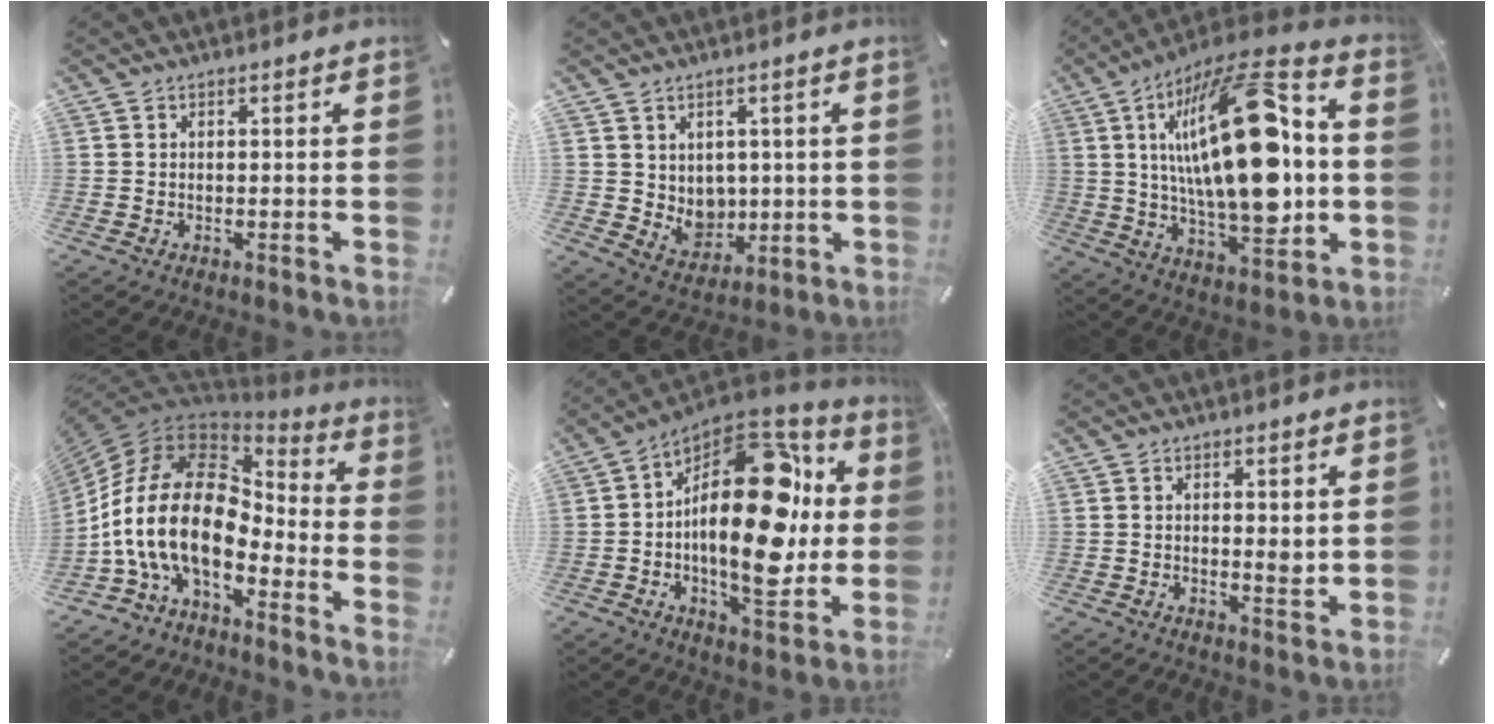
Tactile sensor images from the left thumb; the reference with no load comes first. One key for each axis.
{"total": 6.3, "fx": 2.2, "fy": 5.7, "fz": 1.3, "tx": -0.012, "ty": -0.027, "tz": 0.047}
{"total": 31.4, "fx": 2.3, "fy": 14.2, "fz": 27.9, "tx": -0.495, "ty": -0.008, "tz": 0.034}
{"total": 20.5, "fx": -4.6, "fy": 12.4, "fz": 15.7, "tx": -0.340, "ty": 0.018, "tz": -0.081}
{"total": 27.3, "fx": 2.6, "fy": 14.5, "fz": 23.0, "tx": -0.378, "ty": -0.026, "tz": 0.049}
{"total": 3.7, "fx": 0.7, "fy": 1.5, "fz": 3.3, "tx": -0.041, "ty": -0.009, "tz": 0.007}